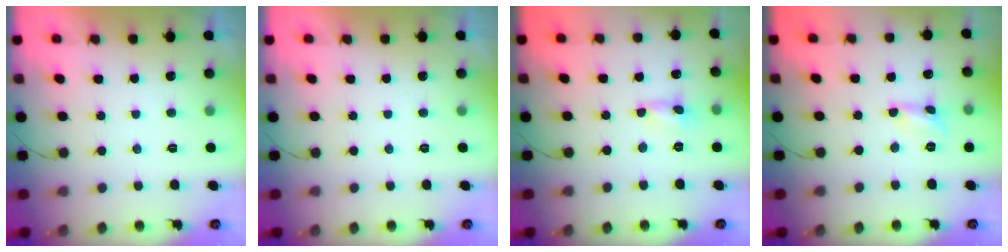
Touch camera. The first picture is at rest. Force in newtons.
{"total": 0.0}
{"total": 0.0}
{"total": 2.0, "press": 2.0, "slide": 0.2}